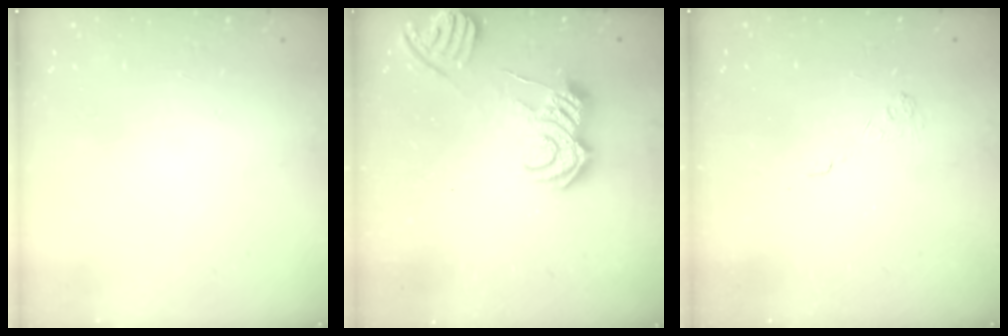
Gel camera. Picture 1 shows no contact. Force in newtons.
{"total": 9.0, "press": 9.0, "slide": 0.7}
{"total": 2.1, "press": 1.5, "slide": 1.4}